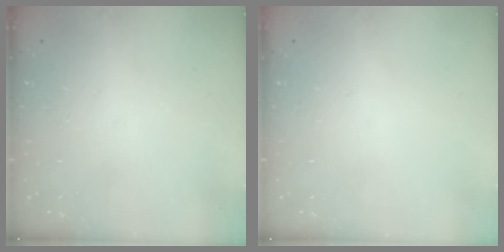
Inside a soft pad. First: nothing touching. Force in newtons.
{"total": 0.0}